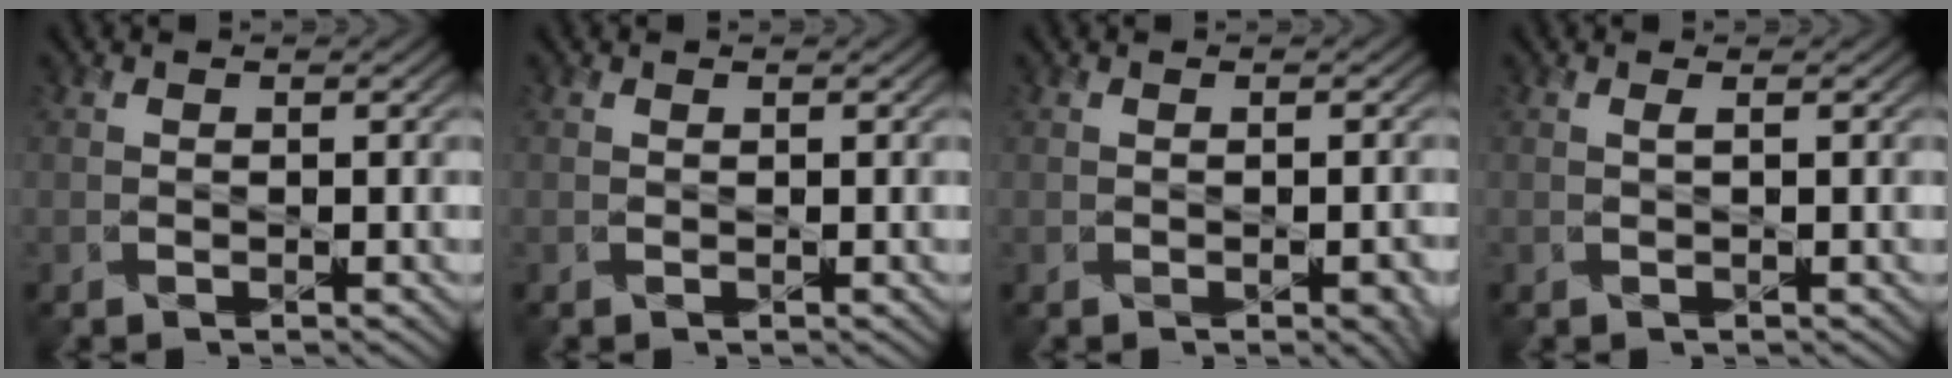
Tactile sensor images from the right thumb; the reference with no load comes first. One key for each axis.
{"total": 0.0}
{"total": 2.9, "fx": -1.0, "fy": 1.2, "fz": 2.5, "tx": -0.023, "ty": -0.005, "tz": 0.000}
{"total": 0.7, "fx": 0.4, "fy": 0.2, "fz": 0.5, "tx": -0.006, "ty": 0.003, "tz": 0.003}